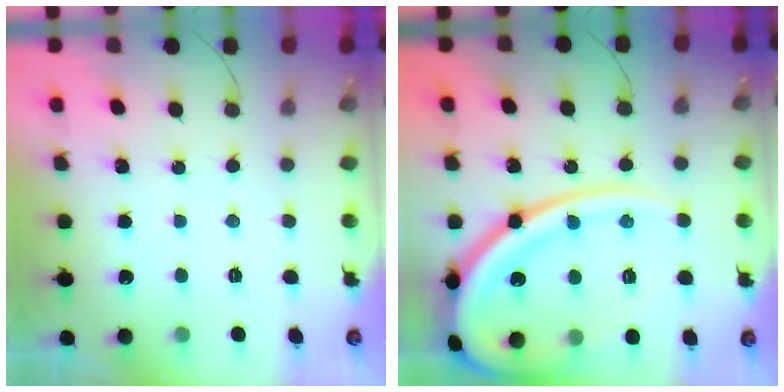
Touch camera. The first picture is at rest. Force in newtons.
{"total": 25.0, "press": 24.9, "slide": 2.8}